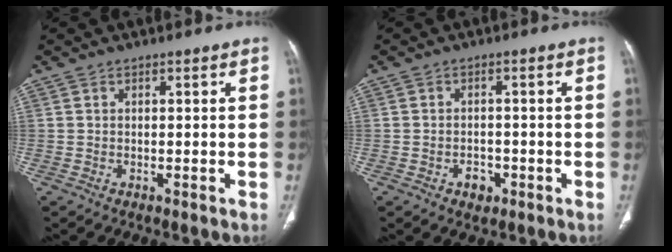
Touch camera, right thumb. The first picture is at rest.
{"total": 2.8, "force": [-1.3, 2.1, 1.3], "torque": [-0.009, 0.007, -0.014]}